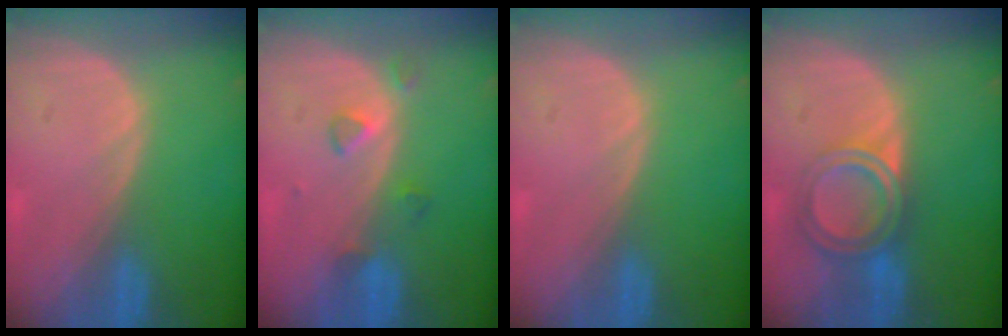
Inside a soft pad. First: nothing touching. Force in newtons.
{"total": 3.0, "press": 2.8, "slide": 0.9}
{"total": 0.0}
{"total": 6.4, "press": 5.4, "slide": 3.3}